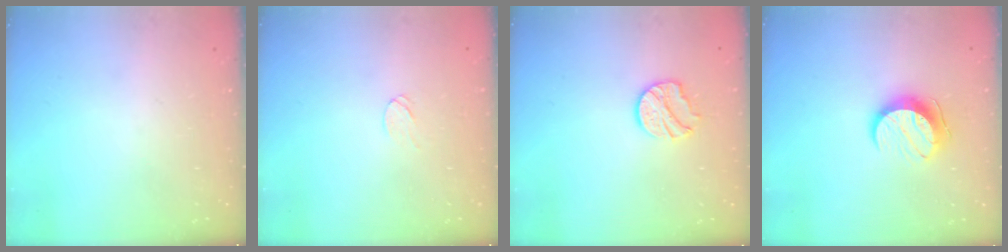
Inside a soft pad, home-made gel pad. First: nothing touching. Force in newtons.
{"total": 4.0, "press": 4.0, "slide": 0.4}
{"total": 10.2, "press": 10.1, "slide": 0.7}
{"total": 10.0, "press": 10.0, "slide": 0.3}